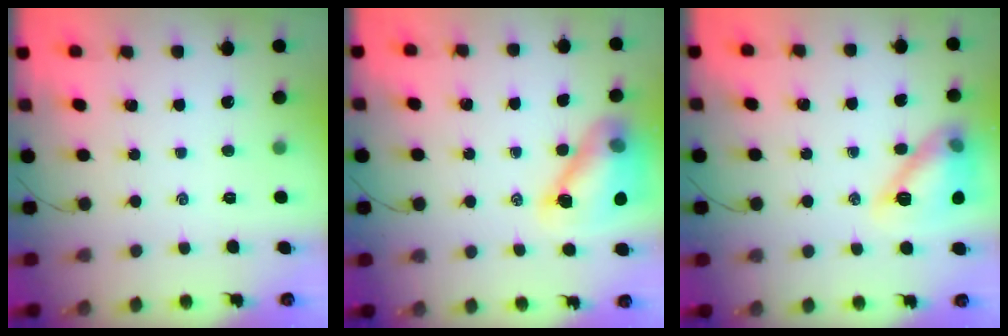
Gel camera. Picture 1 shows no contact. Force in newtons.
{"total": 13.0, "press": 12.4, "slide": 3.8}
{"total": 14.5, "press": 14.5, "slide": 0.8}